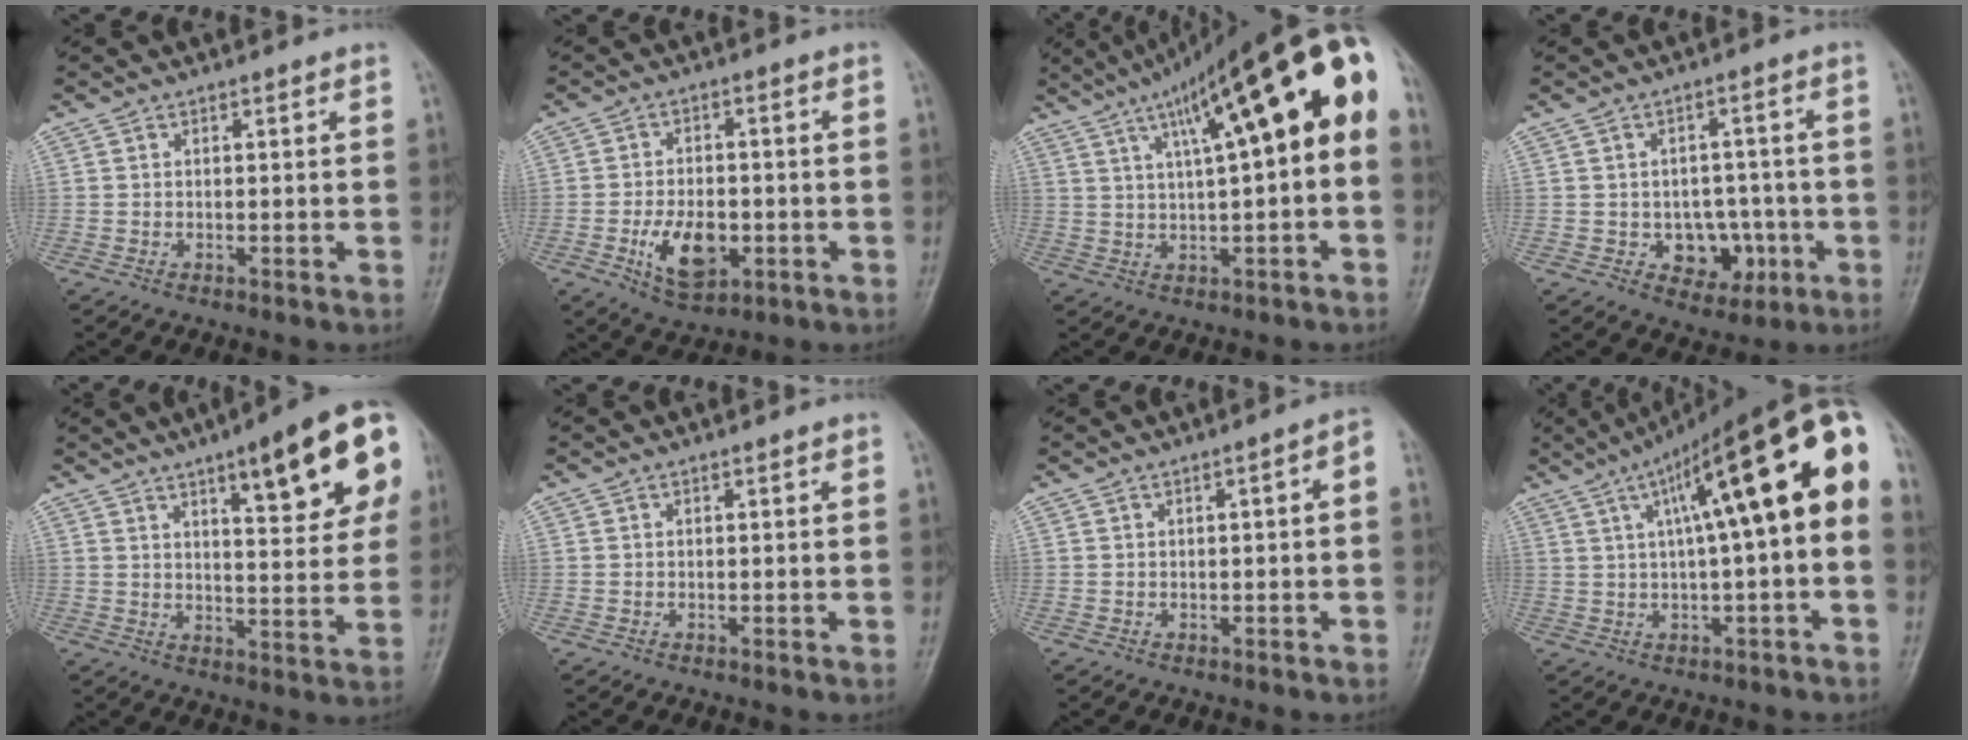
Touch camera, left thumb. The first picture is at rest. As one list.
[{"total": 9.0, "force": [-2.8, 5.3, 6.7], "torque": [-0.102, 0.004, -0.042]}, {"total": 22.2, "force": [6.3, 5.8, 20.5], "torque": [-0.304, 0.041, 0.090]}, {"total": 7.8, "force": [-2.2, 6.1, 4.3], "torque": [-0.018, 0.021, -0.023]}, {"total": 17.8, "force": [8.0, 5.0, 15.1], "torque": [-0.164, -0.019, 0.100]}, {"total": 0.0}, {"total": 2.6, "force": [-0.2, 0.7, 2.5], "torque": [-0.034, 0.019, -0.004]}, {"total": 20.9, "force": [3.9, 4.9, 19.9], "torque": [-0.295, 0.050, 0.055]}]